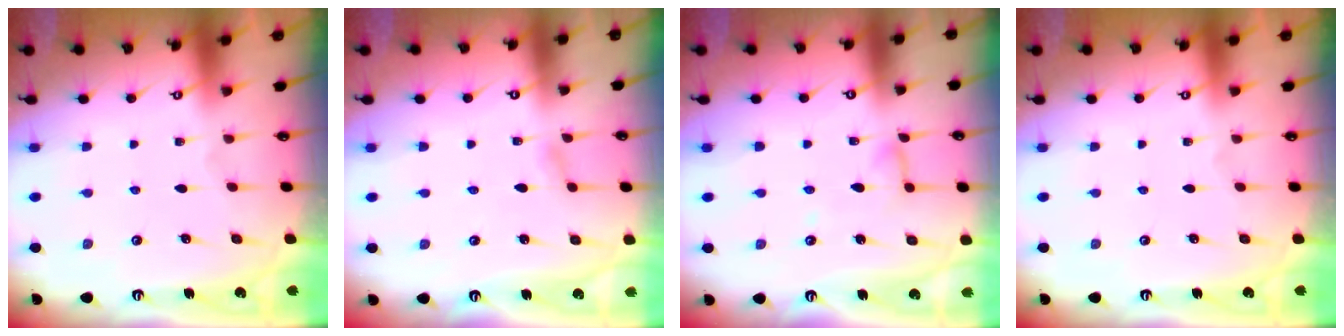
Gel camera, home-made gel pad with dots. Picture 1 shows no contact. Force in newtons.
{"total": 2.1, "press": 2.1, "slide": 0.3}
{"total": 4.8, "press": 4.8, "slide": 0.2}
{"total": 0.0}